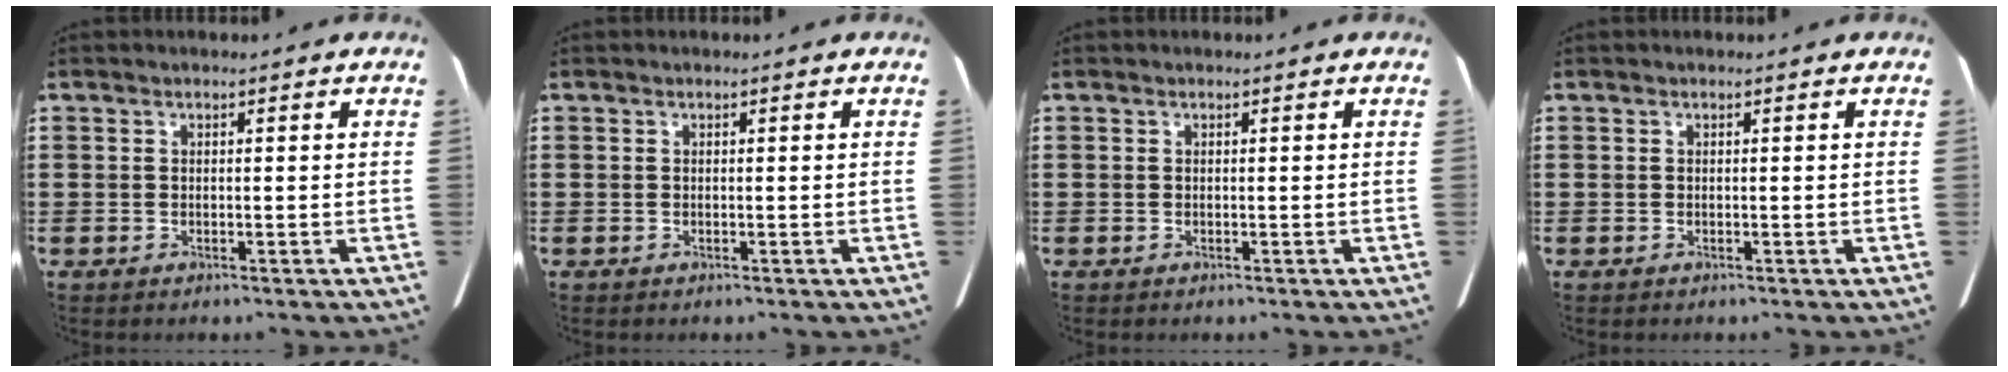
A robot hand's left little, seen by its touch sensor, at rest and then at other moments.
{"total": 0.0}
{"total": 0.0}
{"total": 0.0}